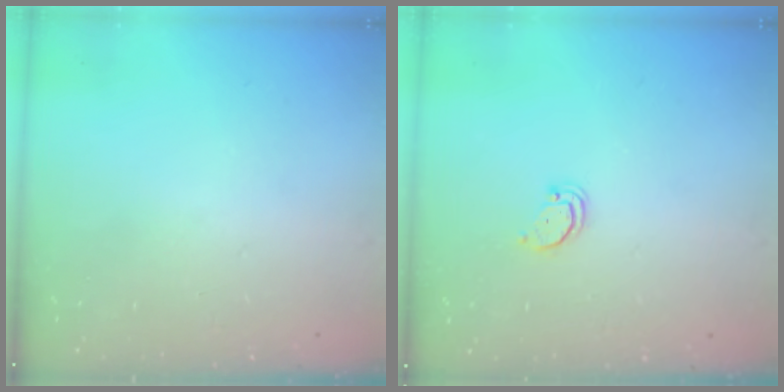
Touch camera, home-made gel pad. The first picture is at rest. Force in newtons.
{"total": 2.0, "press": 2.0, "slide": 0.2}